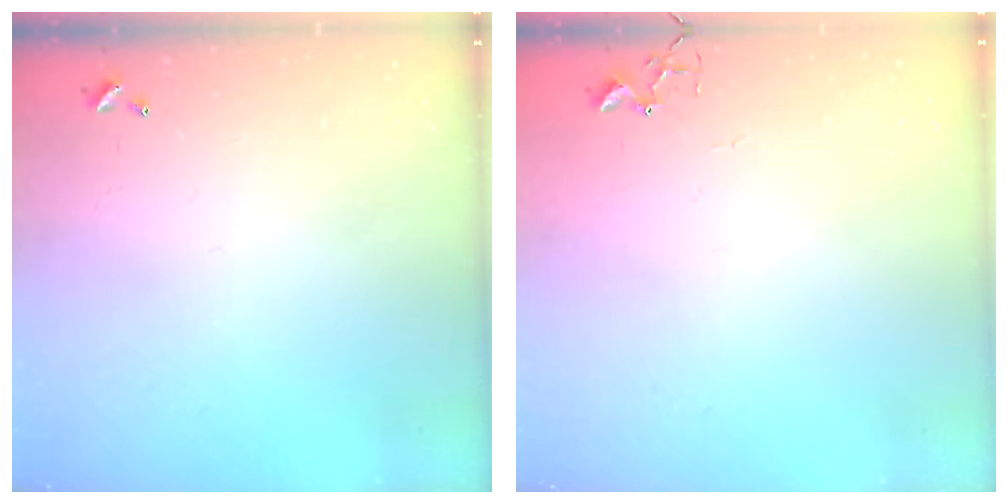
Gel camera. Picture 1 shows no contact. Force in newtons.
{"total": 3.3, "press": 3.3, "slide": 0.5}